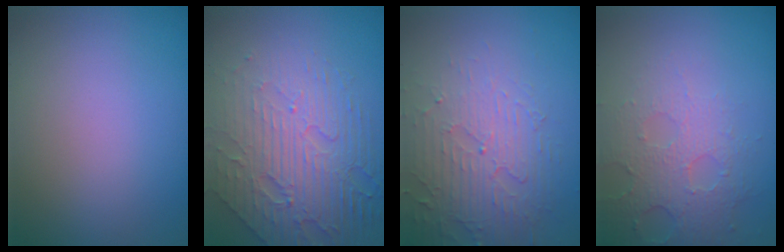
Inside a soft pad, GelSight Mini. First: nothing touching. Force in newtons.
{"total": 7.3, "press": 5.3, "slide": 5.1}
{"total": 3.9, "press": 3.7, "slide": 1.1}
{"total": 3.7, "press": 3.4, "slide": 1.5}